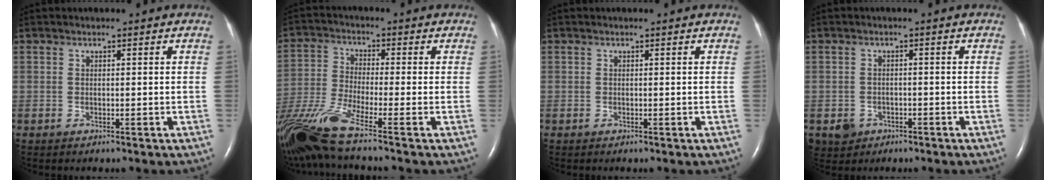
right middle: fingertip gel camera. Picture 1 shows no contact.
{"total": 13.0, "force": [-9.7, -0.8, 8.7], "torque": [-0.192, -0.031, -0.190]}
{"total": 0.0}
{"total": 3.2, "force": [-1.5, 2.8, 0.6], "torque": [-0.015, 0.004, -0.018]}